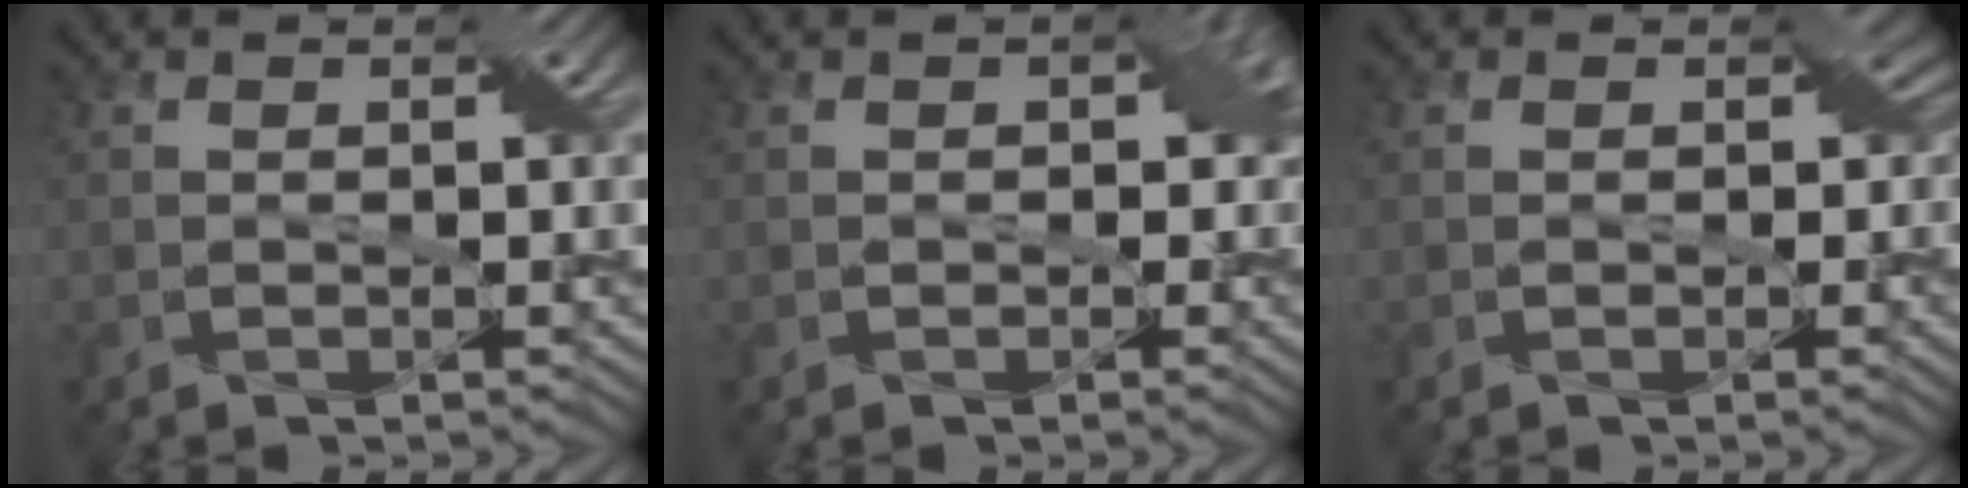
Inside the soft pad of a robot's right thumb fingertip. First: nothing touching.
{"total": 3.7, "force": [0.1, 2.8, 2.4], "torque": [-0.029, 0.000, -0.001]}
{"total": 2.4, "force": [0.1, 2.1, 1.2], "torque": [-0.015, -0.002, -0.003]}